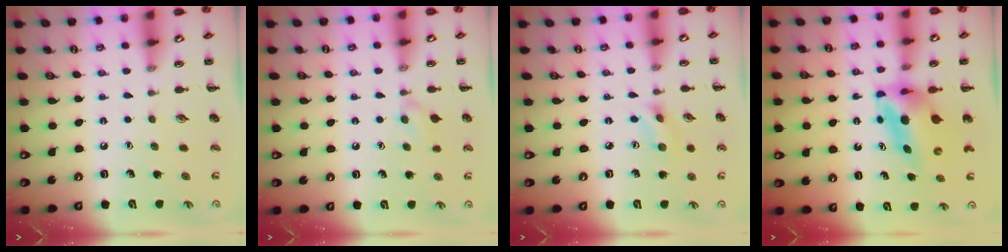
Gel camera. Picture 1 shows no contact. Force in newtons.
{"total": 5.5, "press": 5.2, "slide": 1.7}
{"total": 2.7, "press": 2.6, "slide": 0.8}
{"total": 5.2, "press": 5.1, "slide": 1.0}